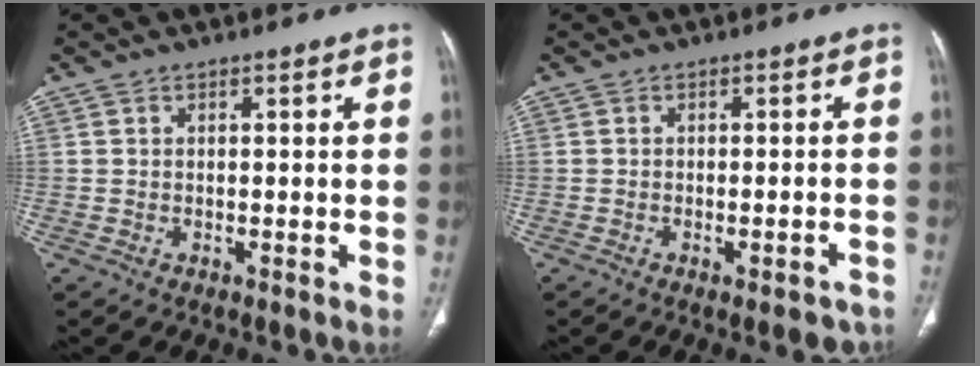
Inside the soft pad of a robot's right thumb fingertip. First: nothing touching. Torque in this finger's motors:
{"motor_torque": [0.27, 0.53, 0.07, -0.12, 0.00]}